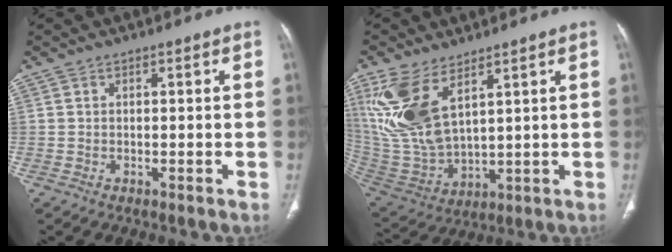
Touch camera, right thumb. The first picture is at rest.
{"total": 15.4, "force": [7.5, 7.3, 11.3], "torque": [-0.238, -0.031, 0.173]}